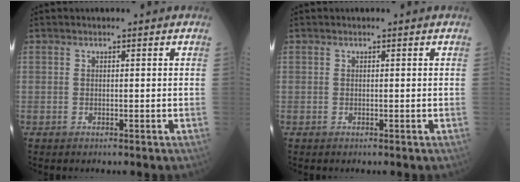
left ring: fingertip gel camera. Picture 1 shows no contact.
{"total": 0.0}